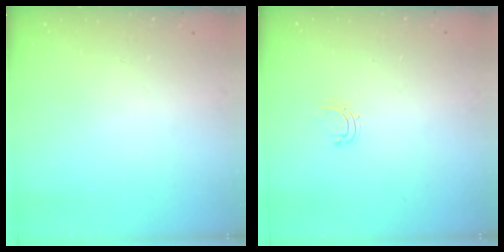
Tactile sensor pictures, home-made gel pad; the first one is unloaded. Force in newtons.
{"total": 3.8, "press": 3.8, "slide": 0.3}